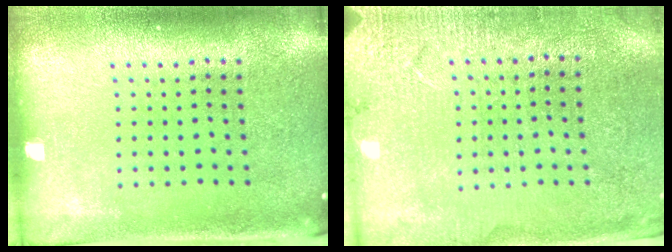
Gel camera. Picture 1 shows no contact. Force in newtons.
{"total": 2.7, "press": 2.7, "slide": 0.1}